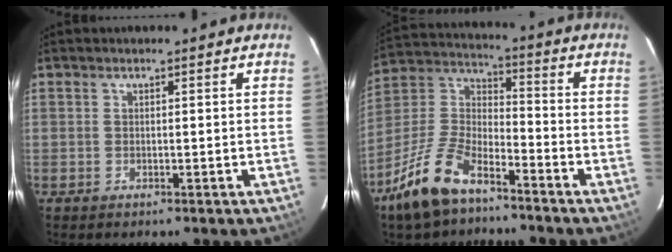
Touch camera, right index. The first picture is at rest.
{"total": 14.2, "force": [-9.7, 5.4, 8.8], "torque": [-0.199, 0.002, -0.190]}